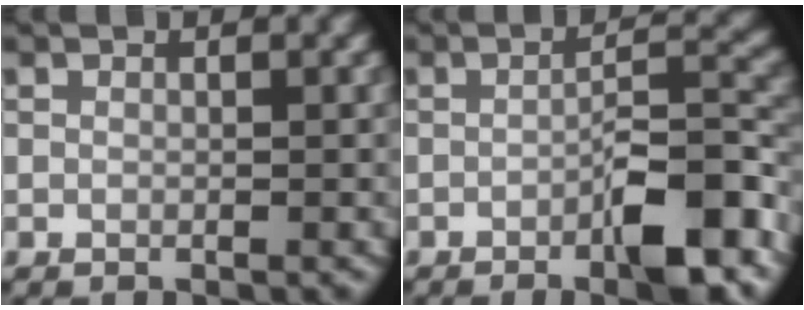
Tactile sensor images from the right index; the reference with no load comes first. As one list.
[{"total": 6.9, "force": [-3.3, 1.7, 5.8], "torque": [-0.085, 0.015, -0.049]}]